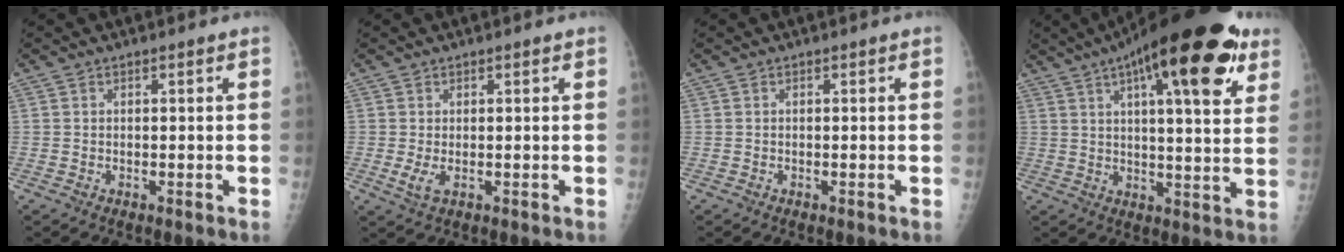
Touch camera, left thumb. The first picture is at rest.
{"total": 2.9, "force": [0.3, 1.1, 2.6], "torque": [-0.052, -0.004, 0.011]}
{"total": 0.0}
{"total": 23.6, "force": [12.3, 6.8, 19.0], "torque": [-0.269, -0.011, 0.174]}